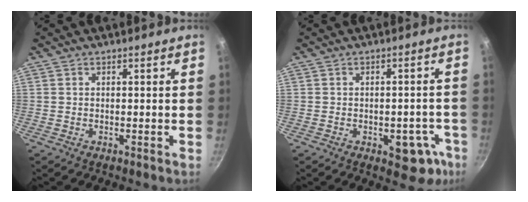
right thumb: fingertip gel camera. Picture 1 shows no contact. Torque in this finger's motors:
{"motor_torque": [2.80, 2.21, 0.56, -0.67, 0.01]}